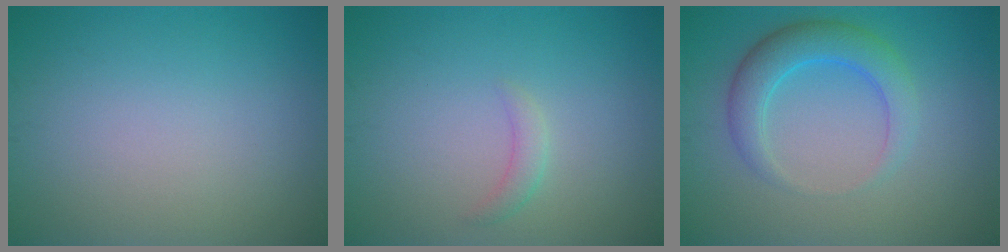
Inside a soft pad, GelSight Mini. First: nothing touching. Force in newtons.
{"total": 1.2, "press": 1.2, "slide": 0.1}
{"total": 4.0, "press": 4.0, "slide": 0.2}